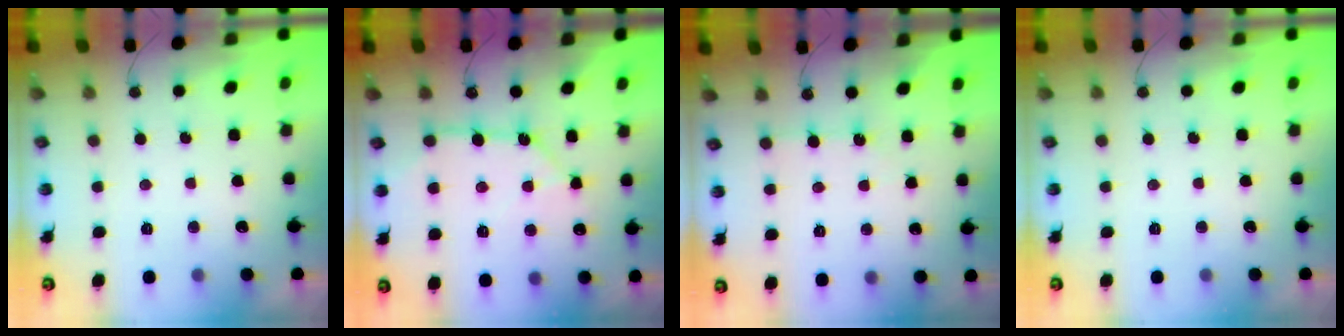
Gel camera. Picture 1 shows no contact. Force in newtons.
{"total": 11.4, "press": 11.3, "slide": 1.0}
{"total": 2.0, "press": 1.9, "slide": 0.3}
{"total": 0.0}